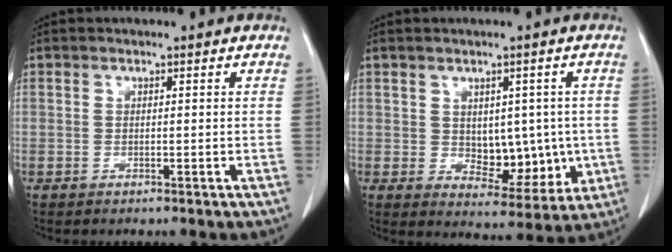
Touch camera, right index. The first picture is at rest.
{"total": 8.2, "force": [-0.1, 5.0, 6.5], "torque": [-0.071, 0.002, 0.017]}